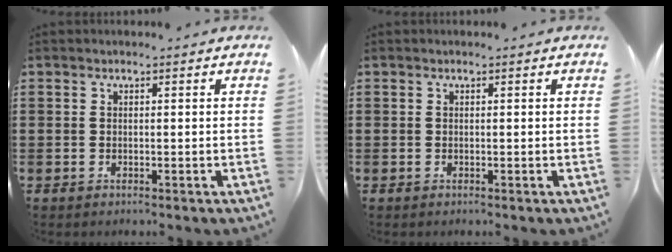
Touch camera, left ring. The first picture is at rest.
{"total": 0.0}